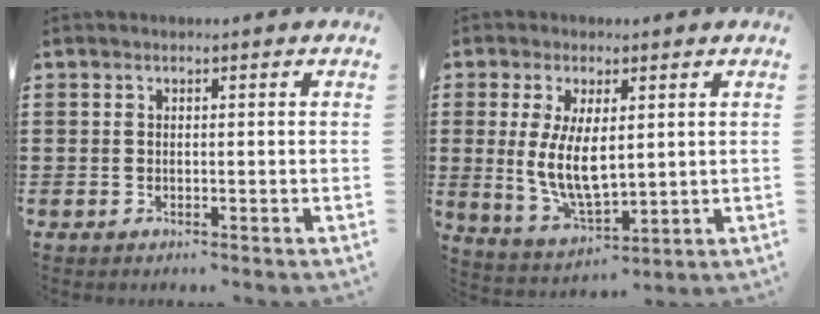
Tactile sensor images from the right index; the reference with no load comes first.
{"total": 8.0, "force": [0.7, 3.7, 7.1], "torque": [-0.144, -0.004, 0.010]}